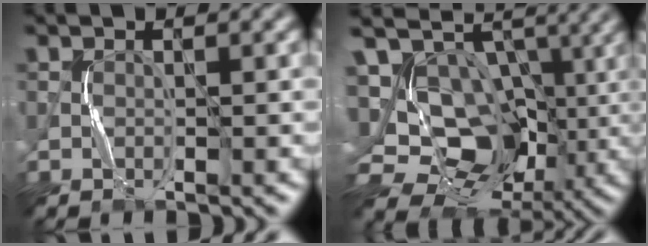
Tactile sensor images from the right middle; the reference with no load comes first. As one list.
[{"total": 13.6, "force": [-1.9, 11.2, 7.5], "torque": [-0.163, -0.001, -0.028]}]